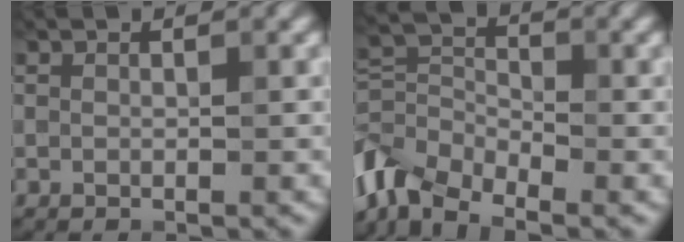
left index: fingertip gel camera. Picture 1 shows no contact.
{"total": 6.5, "force": [-4.5, 3.4, 3.3], "torque": [-0.069, 0.002, -0.105]}